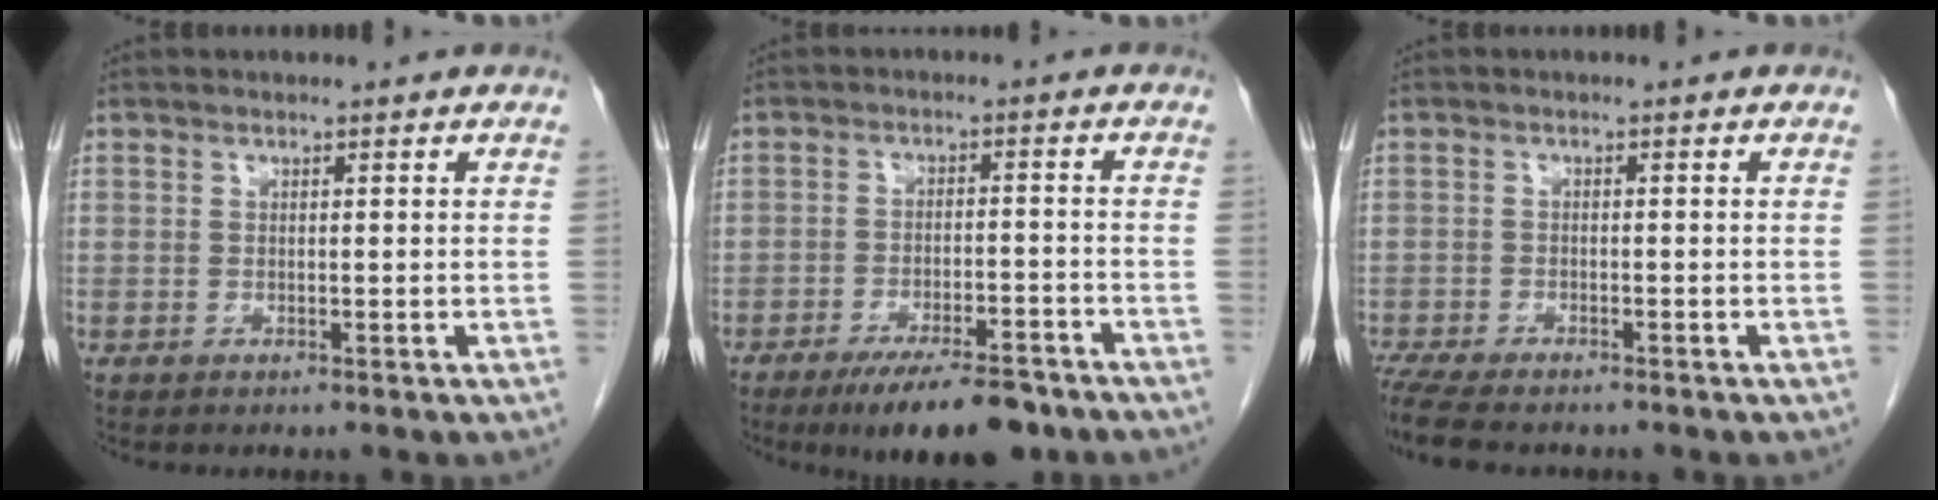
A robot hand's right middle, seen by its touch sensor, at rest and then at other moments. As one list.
[{"total": 10.7, "force": [-8.2, 2.8, 6.4], "torque": [-0.090, -0.011, -0.127]}, {"total": 8.4, "force": [-7.1, 2.1, 4.1], "torque": [-0.070, -0.012, -0.113]}]